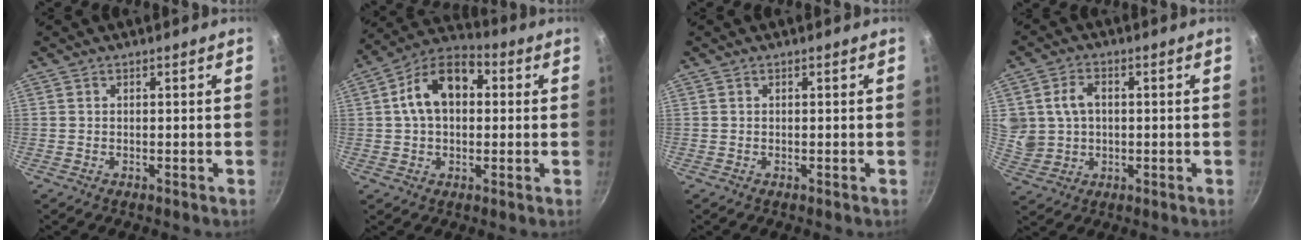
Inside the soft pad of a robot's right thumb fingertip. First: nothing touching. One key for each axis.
{"total": 13.4, "fx": 2.1, "fy": 8.8, "fz": 9.8, "tx": -0.135, "ty": 0.031, "tz": 0.016}
{"total": 0.0}
{"total": 8.9, "fx": 1.4, "fy": 7.3, "fz": 5.0, "tx": -0.081, "ty": 0.004, "tz": 0.035}